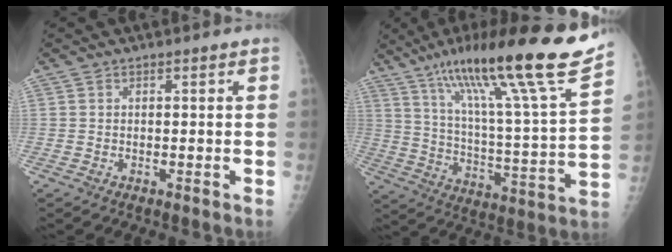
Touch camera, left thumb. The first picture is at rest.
{"total": 26.6, "force": [18.7, 2.0, 18.7], "torque": [-0.285, -0.069, 0.300]}